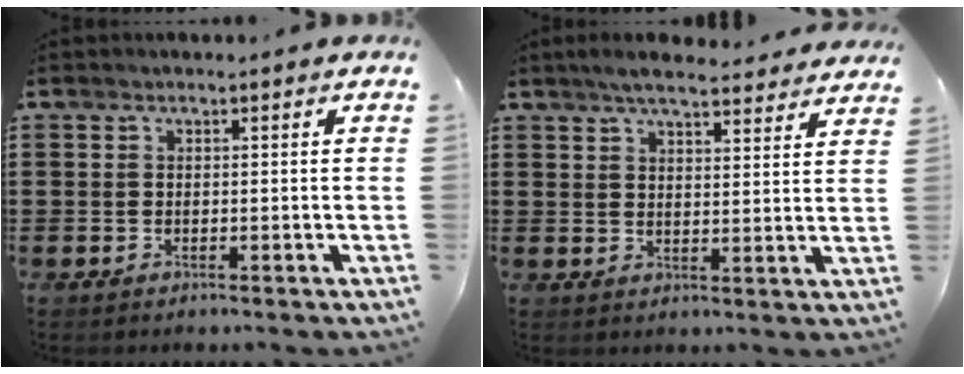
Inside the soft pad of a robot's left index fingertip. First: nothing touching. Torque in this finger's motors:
{"motor_torque": [1.22, -0.92, 0.39, 0.08]}